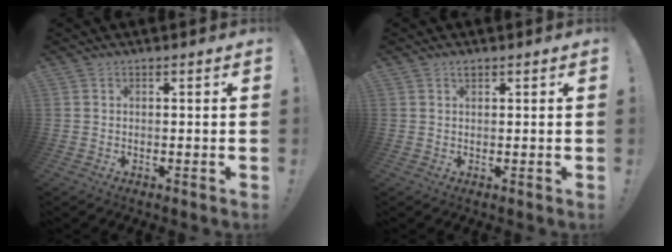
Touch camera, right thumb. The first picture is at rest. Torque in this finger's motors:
{"motor_torque": [0.00, 0.10, 0.01, -0.08, 0.03]}